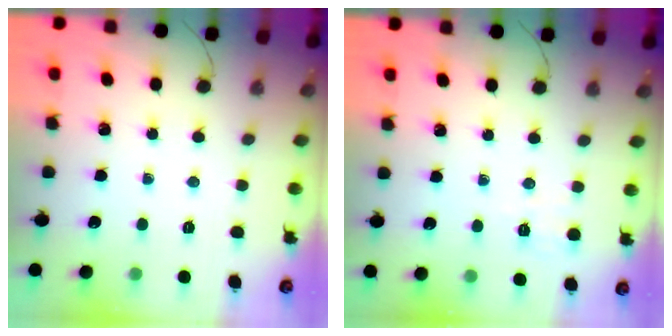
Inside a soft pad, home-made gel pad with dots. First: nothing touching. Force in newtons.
{"total": 2.7, "press": 2.0, "slide": 1.8}